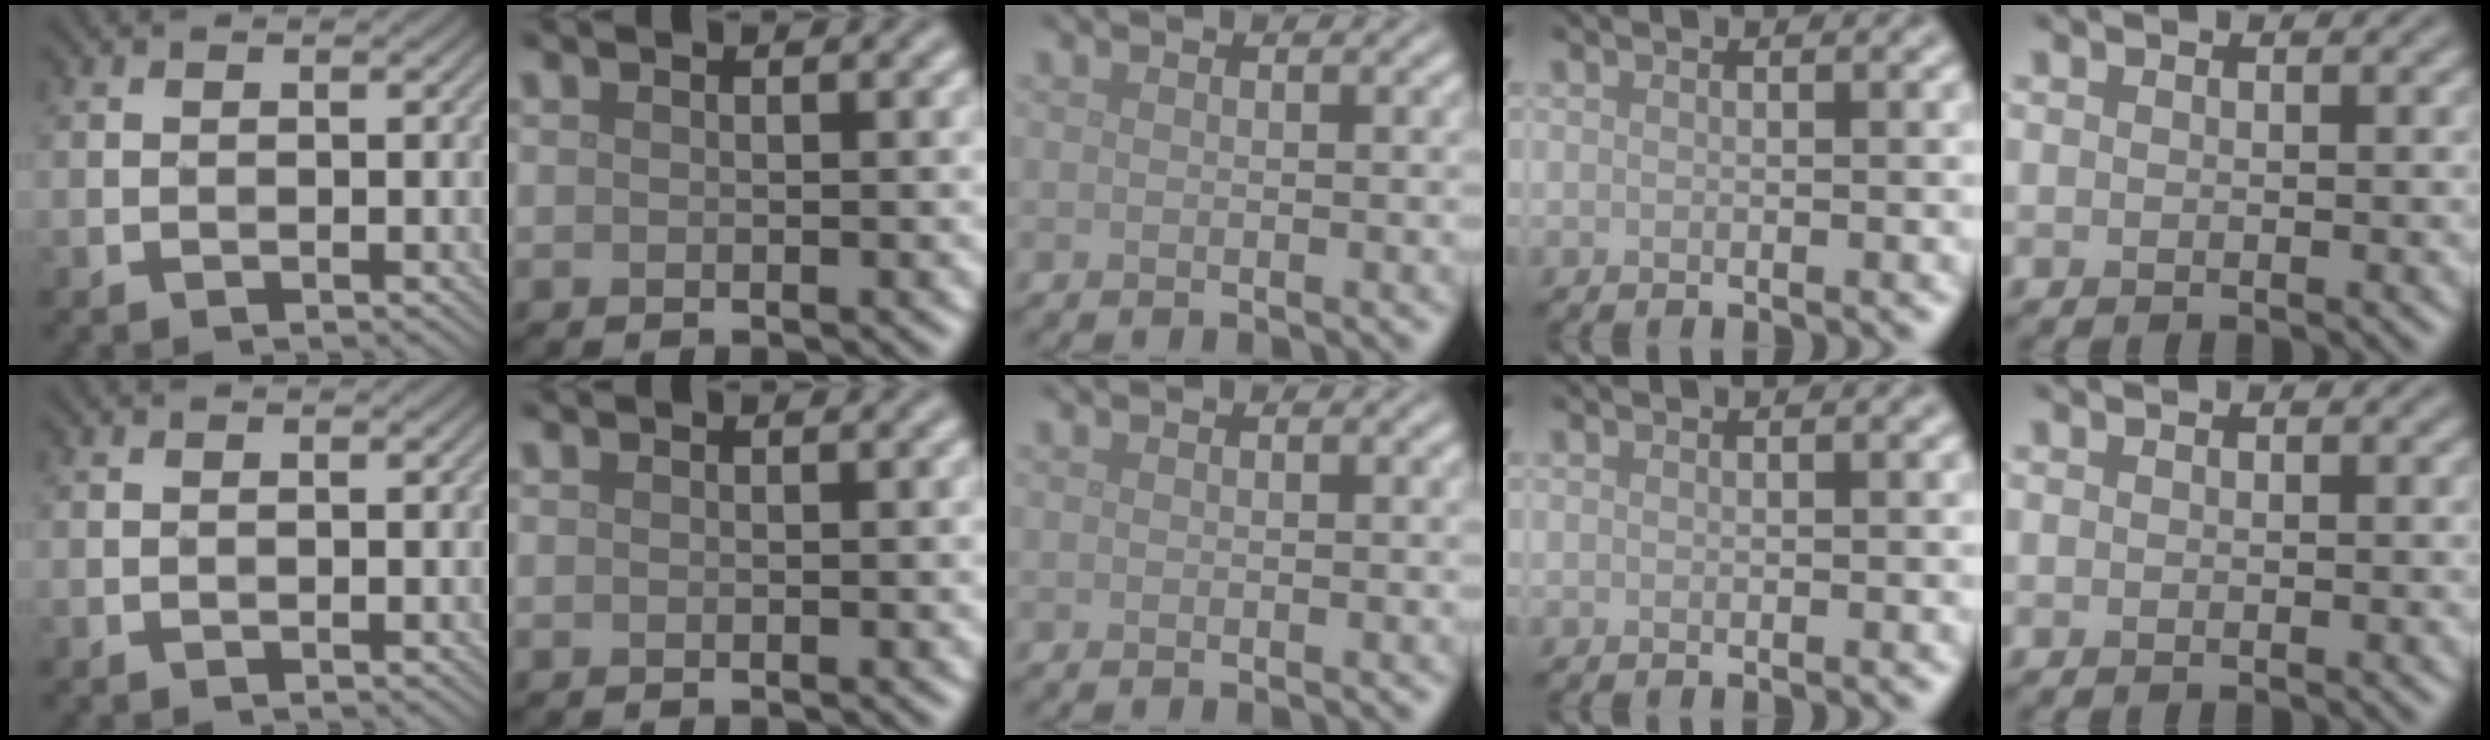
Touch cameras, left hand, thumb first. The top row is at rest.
{}